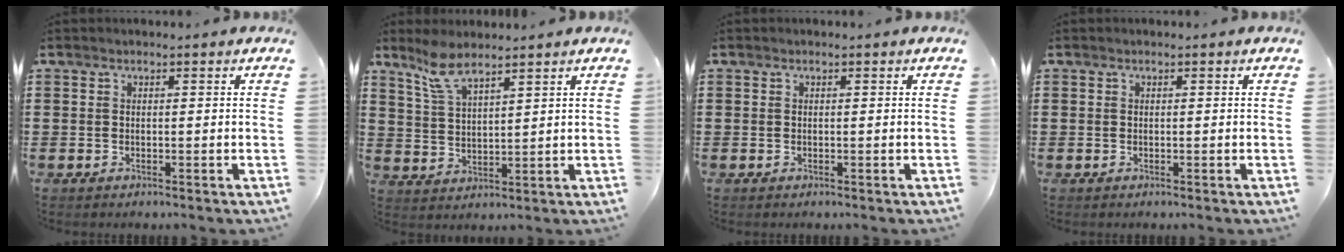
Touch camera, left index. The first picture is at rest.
{"total": 6.0, "force": [4.8, 1.3, 3.3], "torque": [-0.078, -0.006, 0.089]}
{"total": 0.0}
{"total": 0.0}